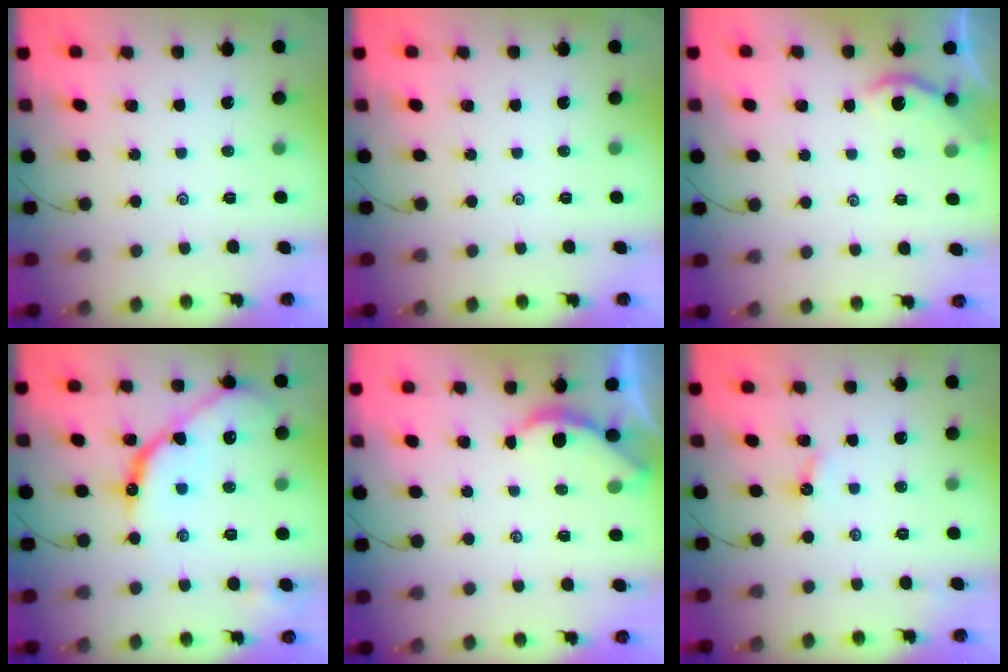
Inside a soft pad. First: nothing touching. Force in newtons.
{"total": 0.0}
{"total": 2.2, "press": 2.2, "slide": 0.2}
{"total": 13.8, "press": 13.7, "slide": 1.2}
{"total": 1.9, "press": 1.9, "slide": 0.1}
{"total": 4.6, "press": 4.5, "slide": 0.7}